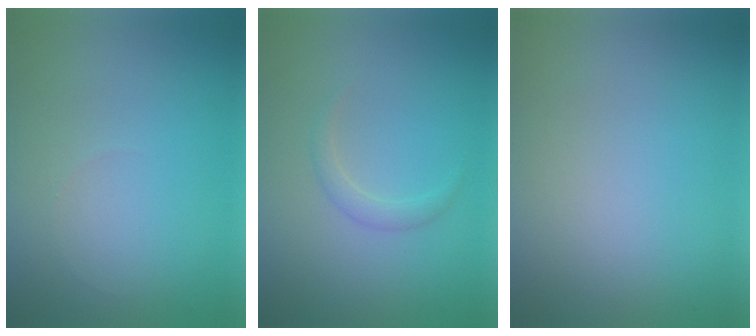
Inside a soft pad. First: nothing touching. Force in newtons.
{"total": 1.1, "press": 1.1, "slide": 0.1}
{"total": 0.0}